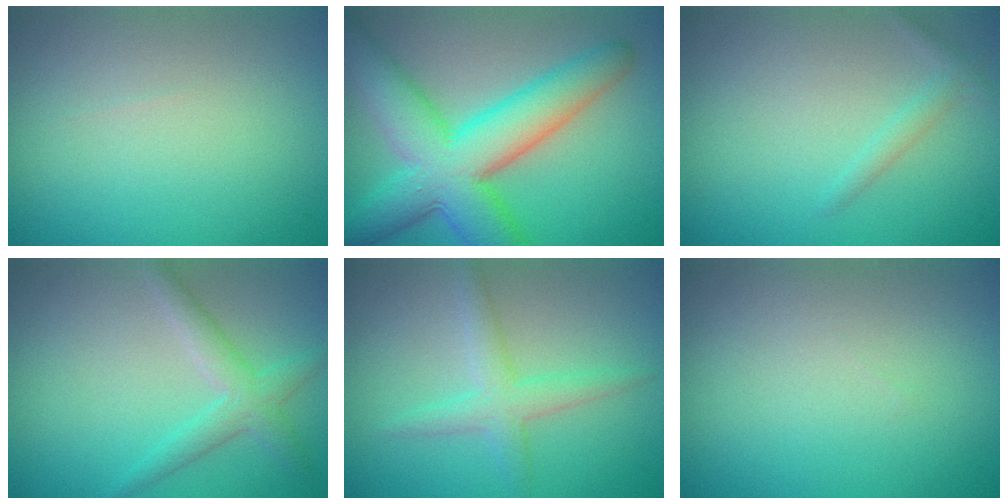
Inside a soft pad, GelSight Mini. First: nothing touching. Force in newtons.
{"total": 9.6, "press": 9.6, "slide": 0.2}
{"total": 1.1, "press": 1.1, "slide": 0.0}
{"total": 2.6, "press": 2.6, "slide": 0.1}
{"total": 2.6, "press": 2.6, "slide": 0.0}
{"total": 0.0}